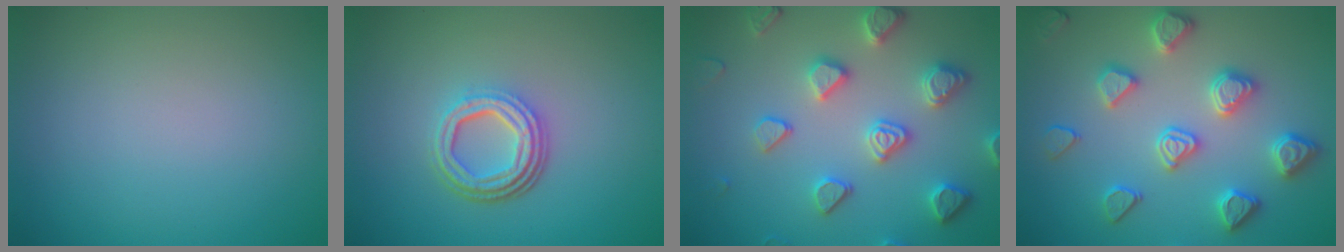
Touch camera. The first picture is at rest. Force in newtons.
{"total": 4.5, "press": 3.2, "slide": 3.1}
{"total": 4.7, "press": 4.4, "slide": 1.5}
{"total": 4.4, "press": 4.3, "slide": 0.7}